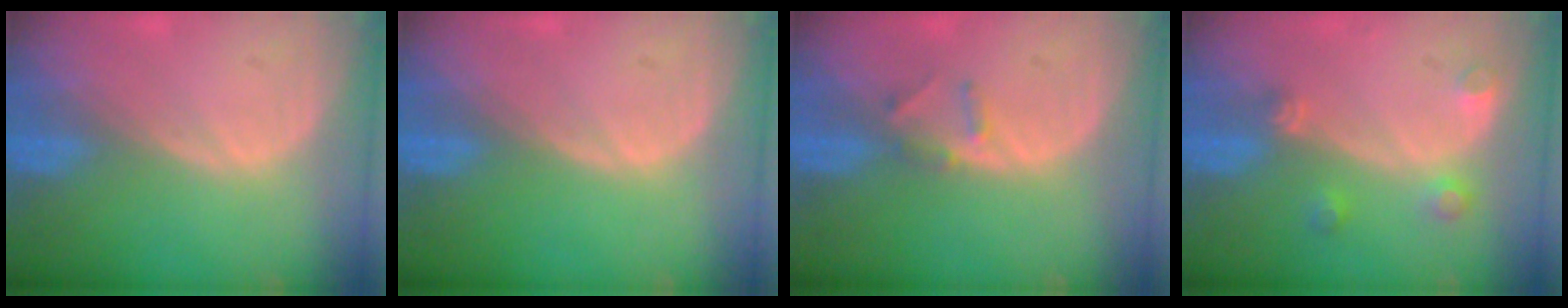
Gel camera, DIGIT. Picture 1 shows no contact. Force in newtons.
{"total": 0.0}
{"total": 1.9, "press": 1.7, "slide": 0.9}
{"total": 3.3, "press": 3.0, "slide": 1.4}